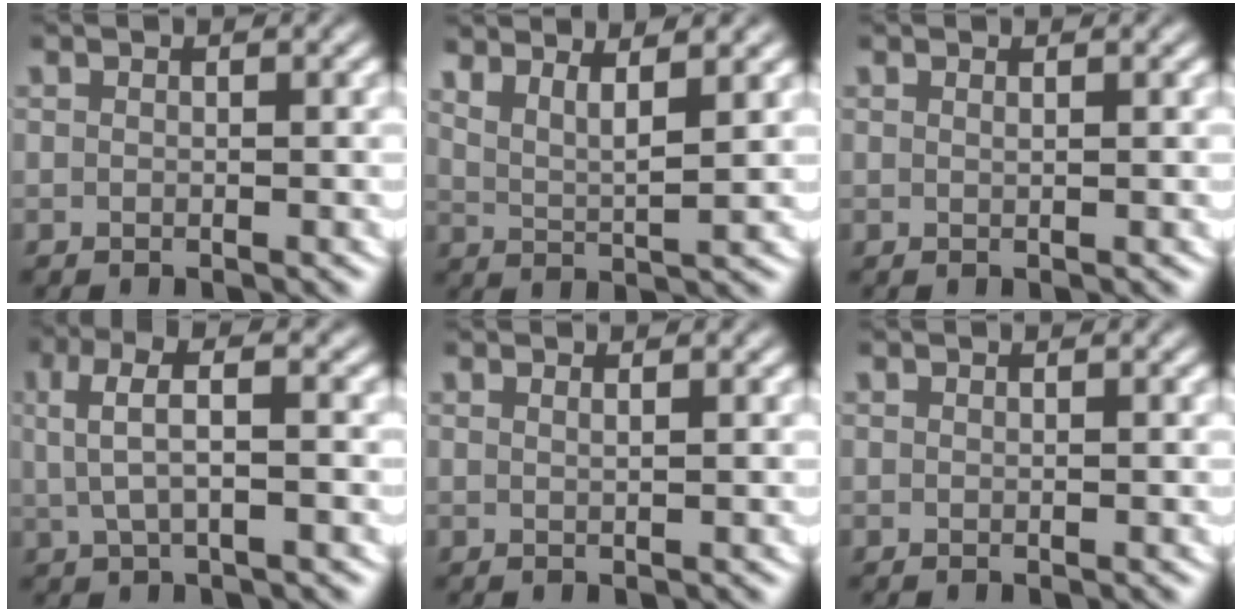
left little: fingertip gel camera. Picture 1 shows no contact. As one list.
[{"total": 5.2, "force": [3.1, 2.3, 3.5], "torque": [-0.059, 0.001, 0.044]}, {"total": 0.6, "force": [0.3, -0.5, 0.3], "torque": [-0.003, -0.001, 0.006]}, {"total": 3.7, "force": [1.0, 1.0, 3.4], "torque": [-0.058, 0.013, 0.014]}, {"total": 0.9, "force": [0.4, -0.6, 0.5], "torque": [-0.005, 0.000, 0.009]}, {"total": 0.0}]